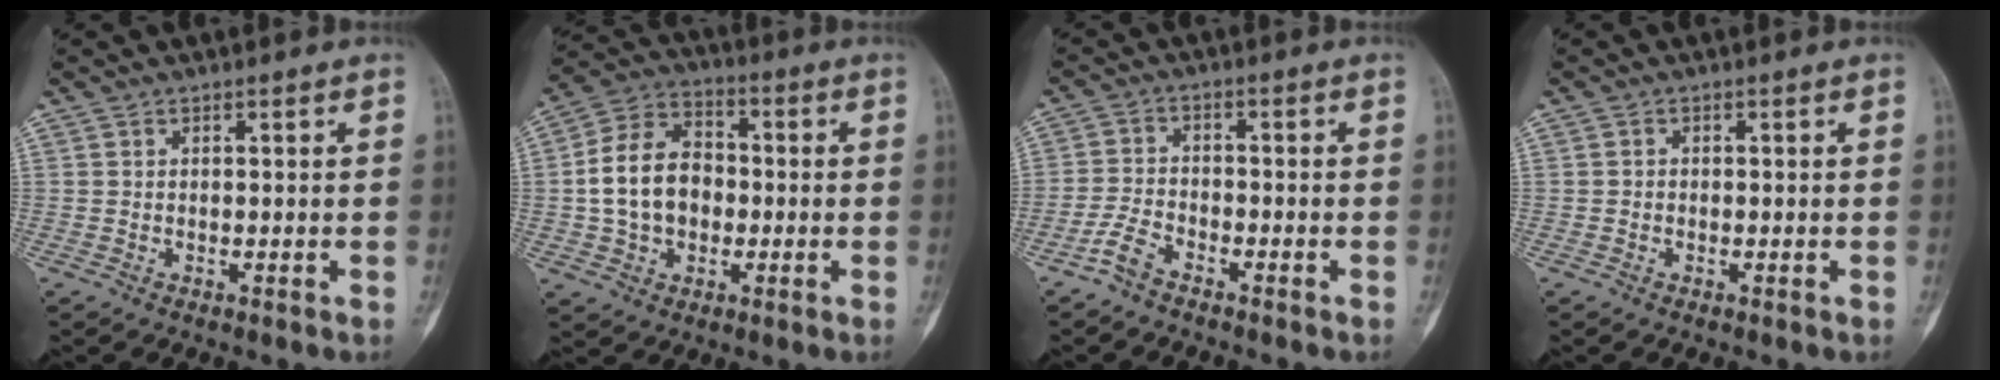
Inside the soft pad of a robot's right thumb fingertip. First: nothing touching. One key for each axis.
{"total": 13.2, "fx": -0.7, "fy": 9.8, "fz": 8.8, "tx": -0.140, "ty": 0.030, "tz": -0.018}
{"total": 4.1, "fx": -3.2, "fy": 1.6, "fz": 2.1, "tx": -0.048, "ty": 0.019, "tz": -0.067}
{"total": 0.6, "fx": -0.1, "fy": 0.6, "fz": 0.1, "tx": 0.000, "ty": 0.003, "tz": -0.003}